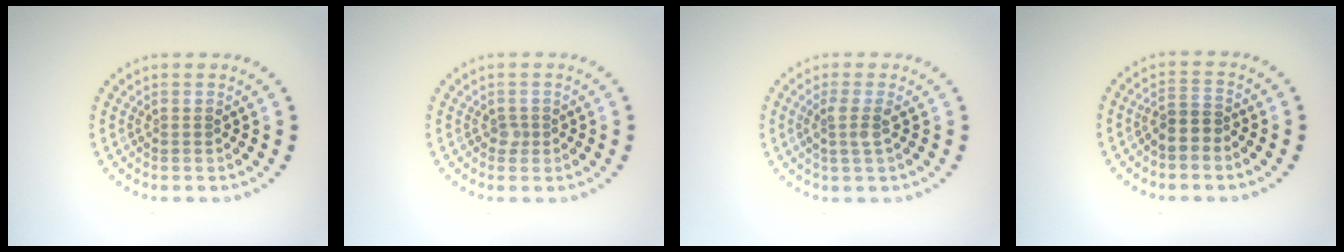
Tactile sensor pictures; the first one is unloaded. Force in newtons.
{"total": 0.8, "press": 0.5, "slide": 0.6}
{"total": 1.8, "press": 1.3, "slide": 1.2}
{"total": 1.7, "press": 1.3, "slide": 1.1}